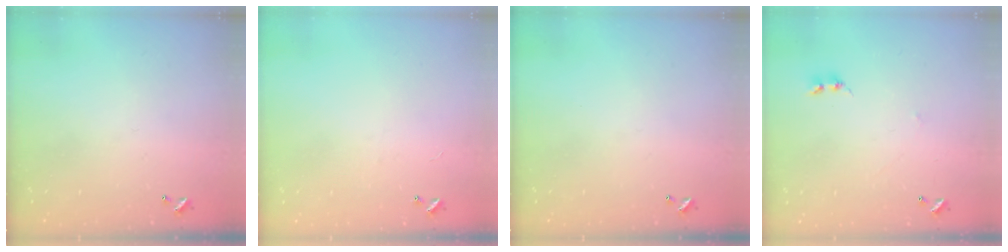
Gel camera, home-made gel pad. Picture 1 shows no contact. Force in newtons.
{"total": 2.4, "press": 2.4, "slide": 0.3}
{"total": 0.0}
{"total": 2.5, "press": 2.4, "slide": 0.4}